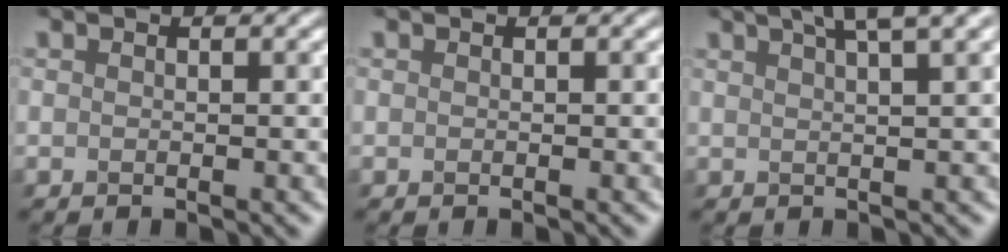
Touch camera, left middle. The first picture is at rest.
{"total": 0.0}
{"total": 4.8, "force": [3.3, 0.8, 3.3], "torque": [-0.038, 0.033, 0.039]}